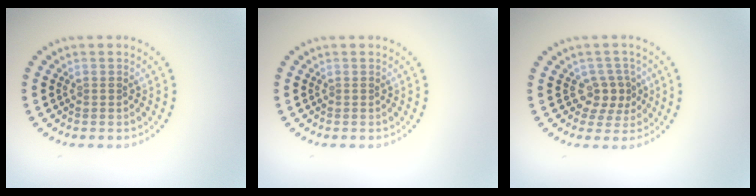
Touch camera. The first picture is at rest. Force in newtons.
{"total": 0.0}
{"total": 2.3, "press": 1.9, "slide": 1.3}